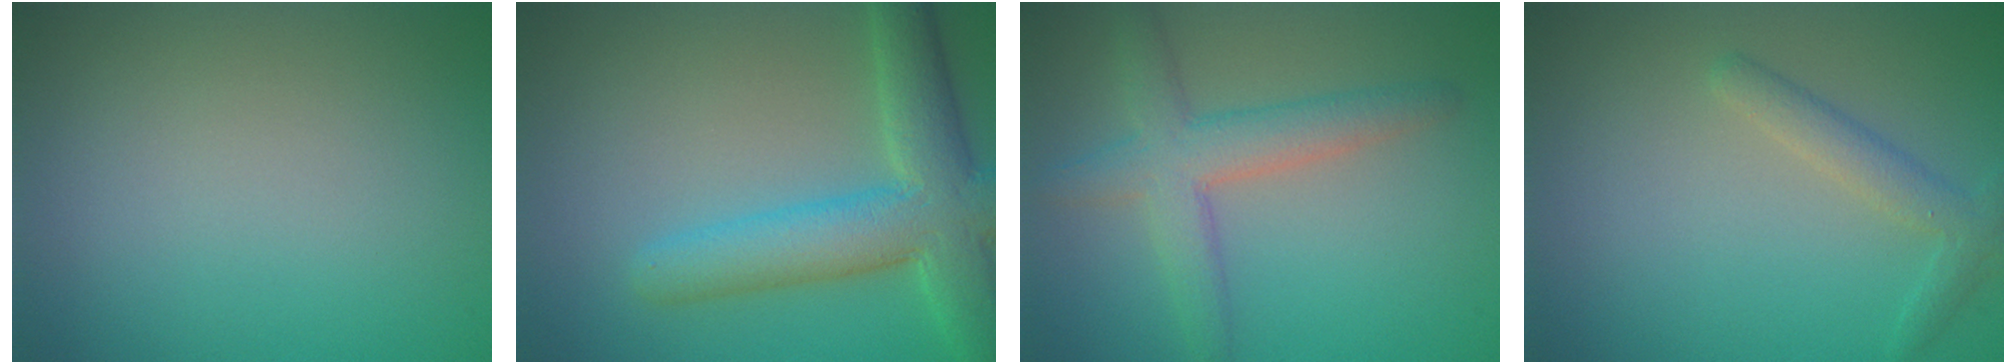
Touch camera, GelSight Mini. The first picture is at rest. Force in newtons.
{"total": 7.3, "press": 7.2, "slide": 0.4}
{"total": 4.3, "press": 4.3, "slide": 0.2}
{"total": 2.2, "press": 2.2, "slide": 0.1}